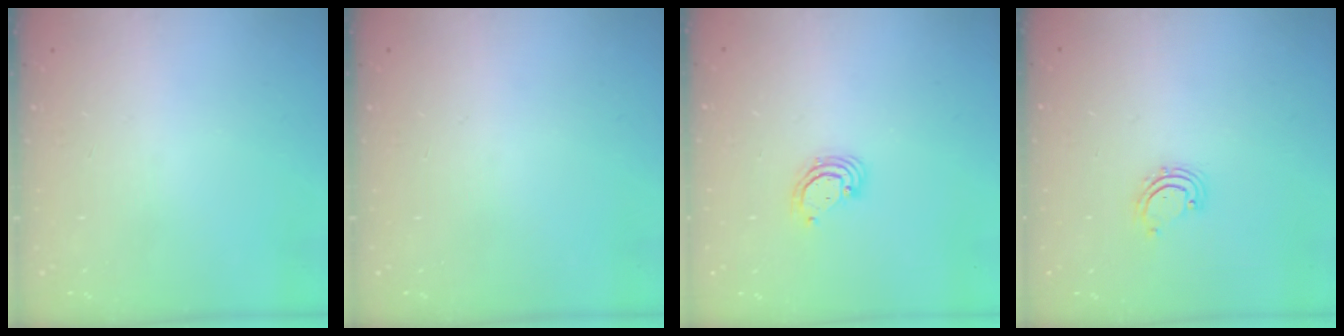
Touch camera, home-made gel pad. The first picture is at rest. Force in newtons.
{"total": 0.0}
{"total": 3.5, "press": 3.5, "slide": 0.2}
{"total": 2.9, "press": 2.9, "slide": 0.4}